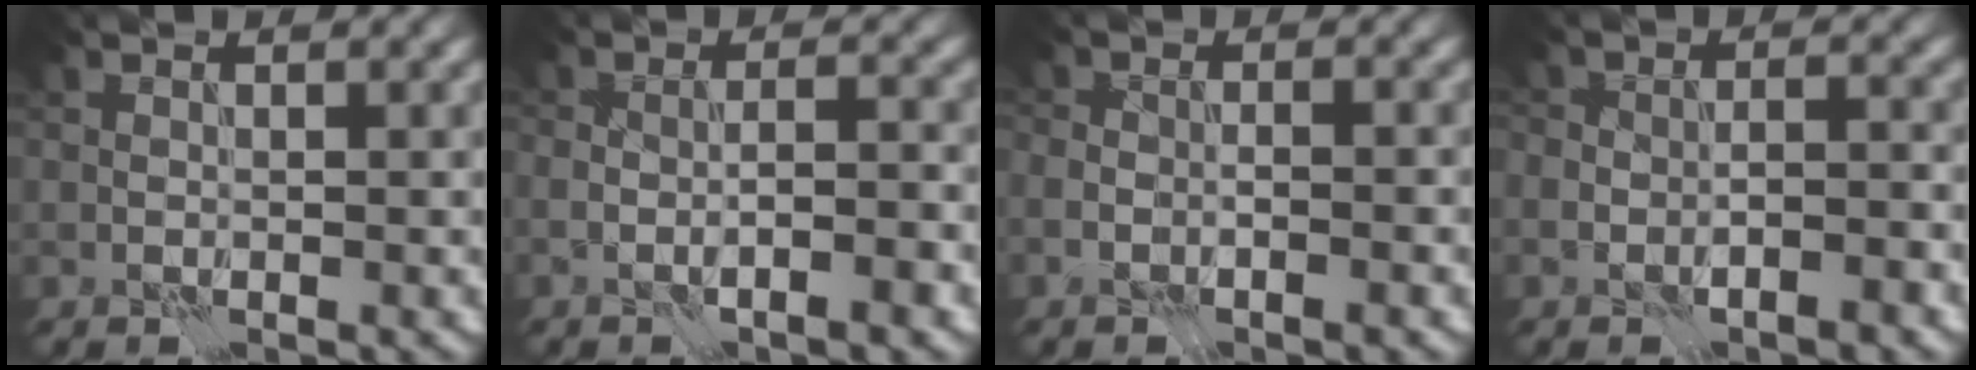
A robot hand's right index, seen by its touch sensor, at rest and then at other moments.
{"total": 3.2, "force": [-1.5, 0.8, 2.7], "torque": [-0.040, 0.005, -0.026]}
{"total": 2.0, "force": [-1.2, 0.8, 1.4], "torque": [-0.017, 0.005, -0.023]}
{"total": 3.0, "force": [-1.7, 1.5, 2.0], "torque": [-0.019, 0.008, -0.030]}